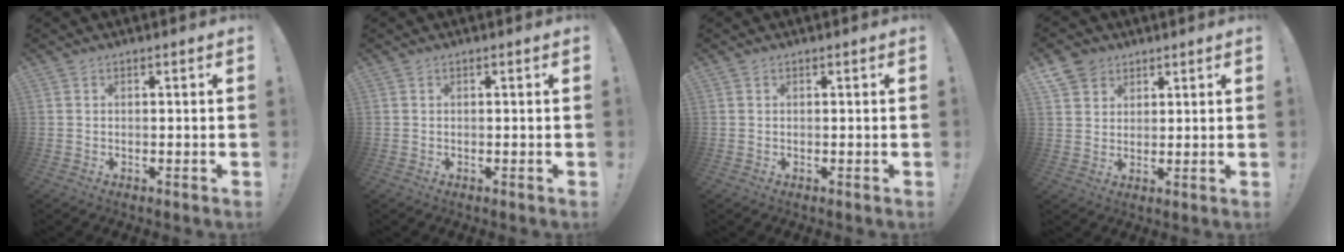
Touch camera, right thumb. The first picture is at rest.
{"total": 0.0}
{"total": 0.0}
{"total": 6.4, "force": [4.2, 4.8, 1.0], "torque": [-0.019, -0.022, 0.084]}